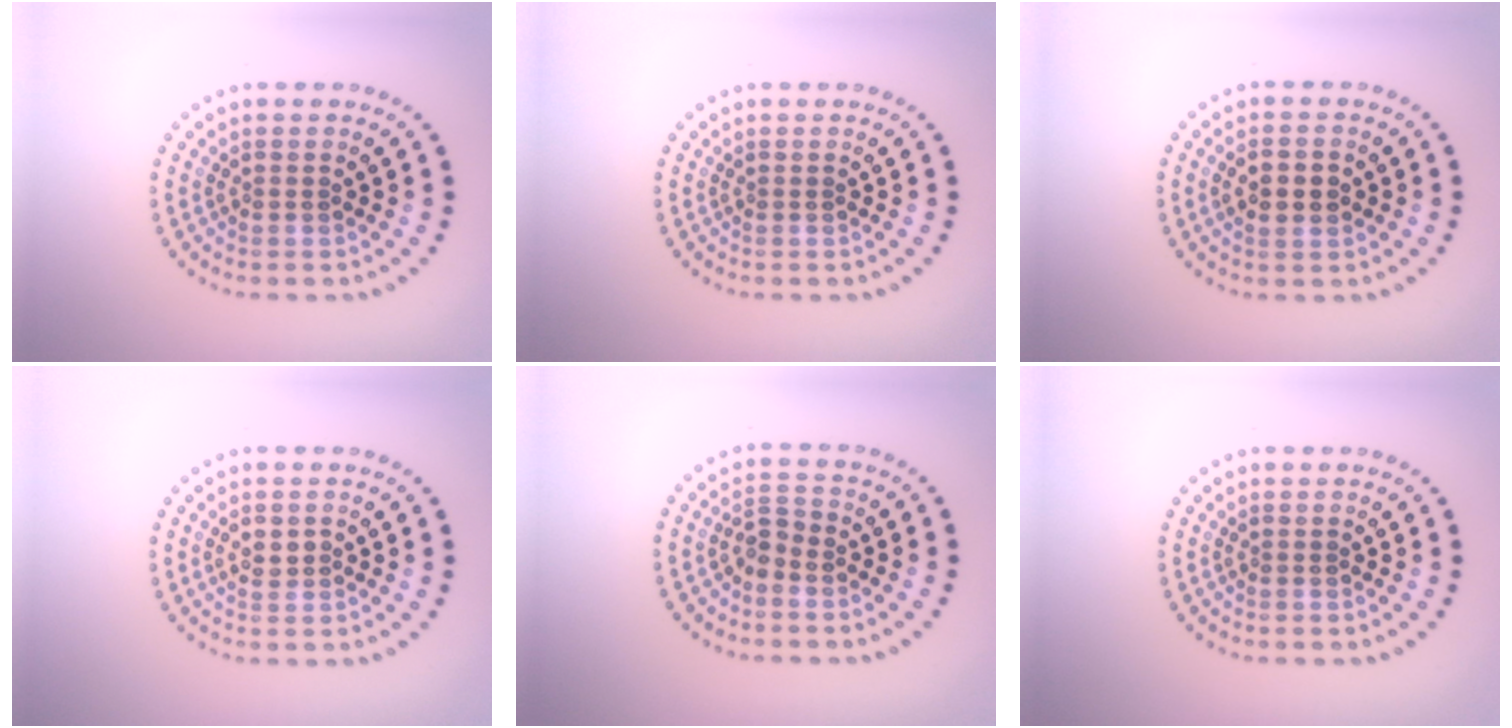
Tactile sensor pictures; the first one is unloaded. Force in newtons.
{"total": 0.0}
{"total": 2.3, "press": 2.3, "slide": 0.1}
{"total": 1.2, "press": 1.2, "slide": 0.1}
{"total": 1.7, "press": 1.5, "slide": 0.8}
{"total": 0.0}